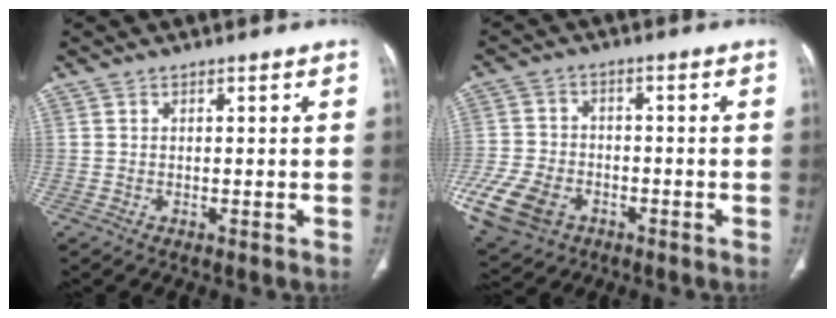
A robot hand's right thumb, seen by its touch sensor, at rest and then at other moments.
{"total": 16.7, "force": [-7.4, 11.8, 9.2], "torque": [-0.232, 0.005, -0.126]}